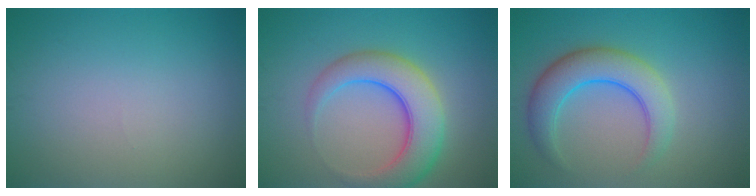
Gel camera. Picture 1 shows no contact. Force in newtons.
{"total": 6.8, "press": 6.7, "slide": 0.3}
{"total": 5.4, "press": 5.4, "slide": 0.1}